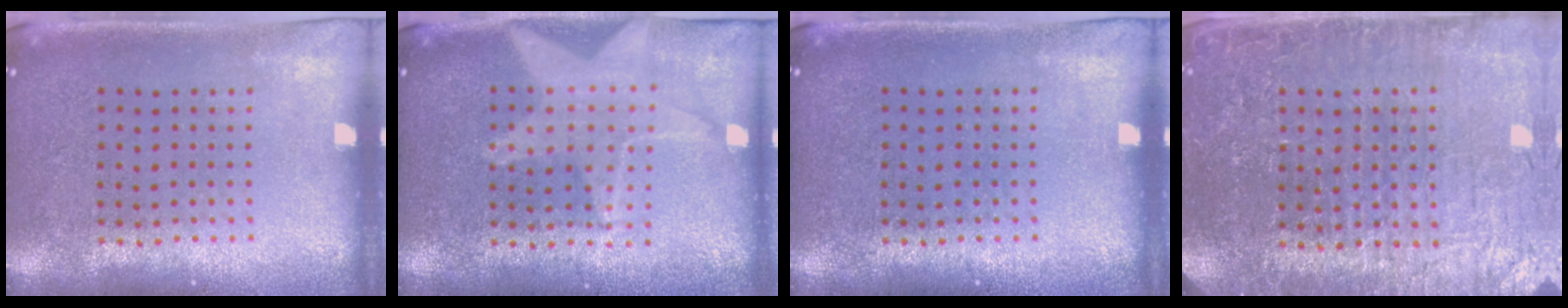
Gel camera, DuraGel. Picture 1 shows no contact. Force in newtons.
{"total": 1.7, "press": 1.5, "slide": 0.7}
{"total": 0.0}
{"total": 4.5, "press": 4.3, "slide": 1.4}